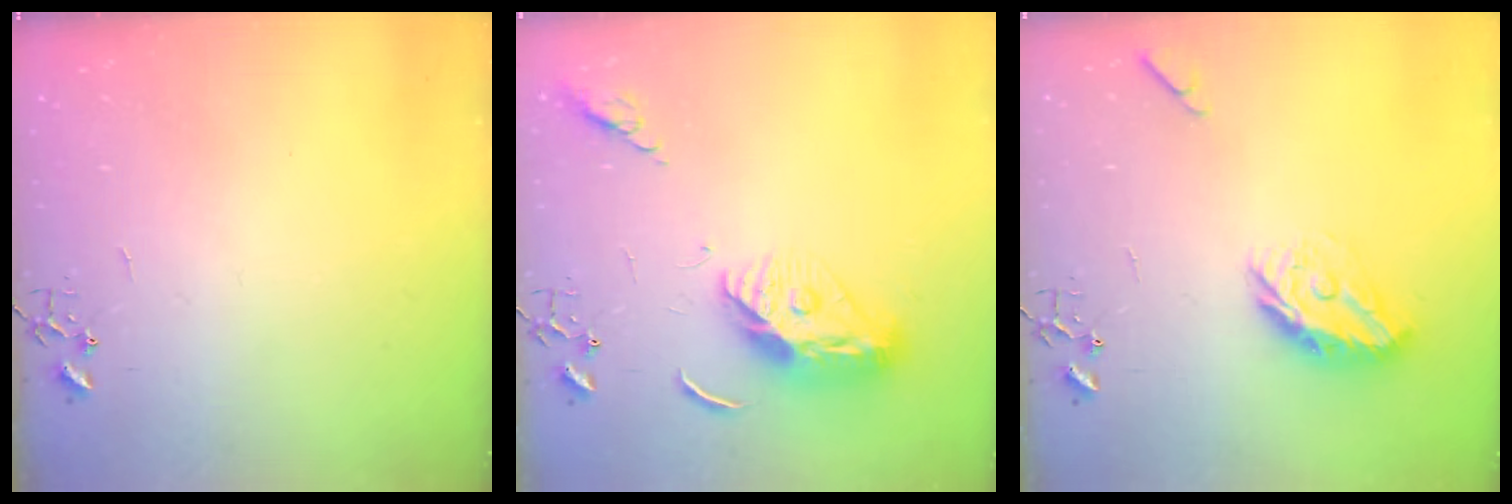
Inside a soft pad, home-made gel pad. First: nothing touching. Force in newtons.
{"total": 13.1, "press": 13.0, "slide": 1.3}
{"total": 13.5, "press": 13.4, "slide": 0.7}